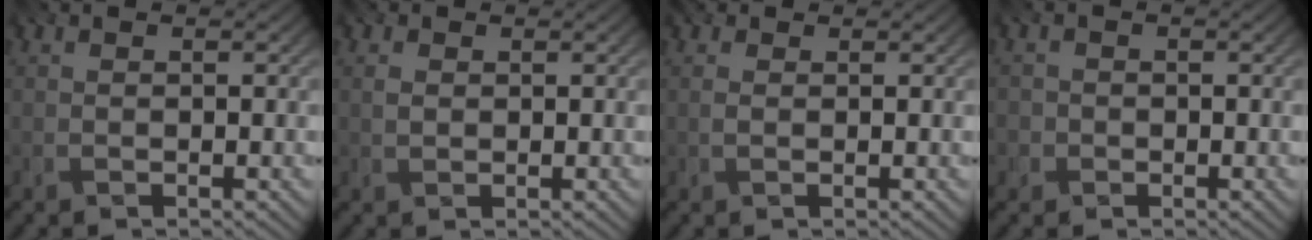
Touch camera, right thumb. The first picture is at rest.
{"total": 1.7, "force": [0.5, 1.3, 1.0], "torque": [-0.024, 0.002, 0.007]}
{"total": 1.9, "force": [1.1, 1.1, 1.1], "torque": [-0.027, 0.002, 0.011]}
{"total": 1.6, "force": [-1.0, 1.2, -0.4], "torque": [0.009, -0.006, -0.026]}